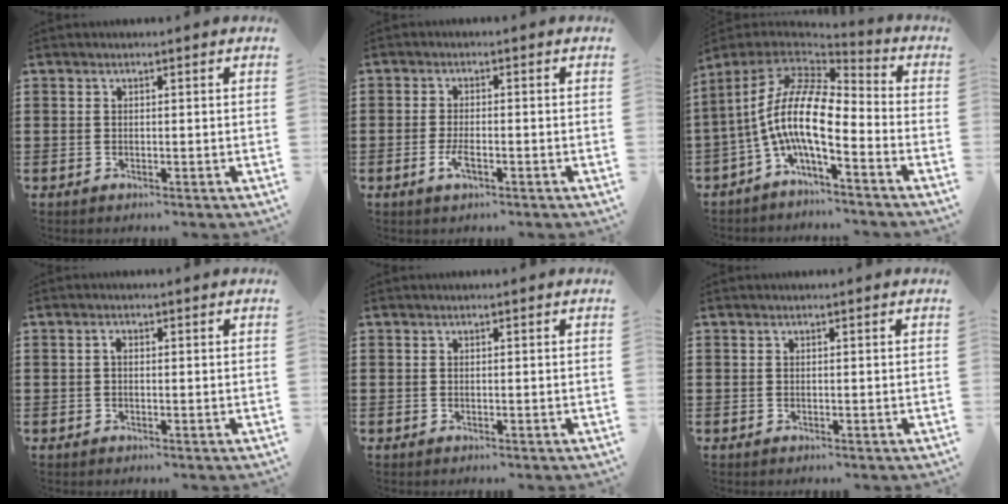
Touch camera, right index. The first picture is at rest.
{"total": 2.7, "force": [-1.2, 0.8, 2.3], "torque": [-0.053, -0.004, -0.027]}
{"total": 12.0, "force": [-1.9, 3.6, 11.3], "torque": [-0.256, -0.024, -0.051]}
{"total": 1.0, "force": [0.0, 0.5, 0.9], "torque": [-0.018, 0.002, -0.002]}
{"total": 0.0}
{"total": 0.0}